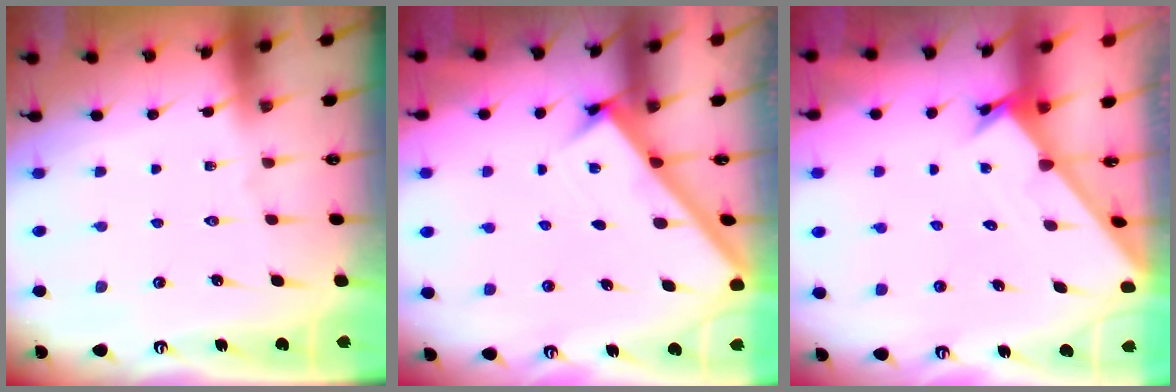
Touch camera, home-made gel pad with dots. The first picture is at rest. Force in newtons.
{"total": 2.6, "press": 2.6, "slide": 0.3}
{"total": 1.8, "press": 1.8, "slide": 0.1}